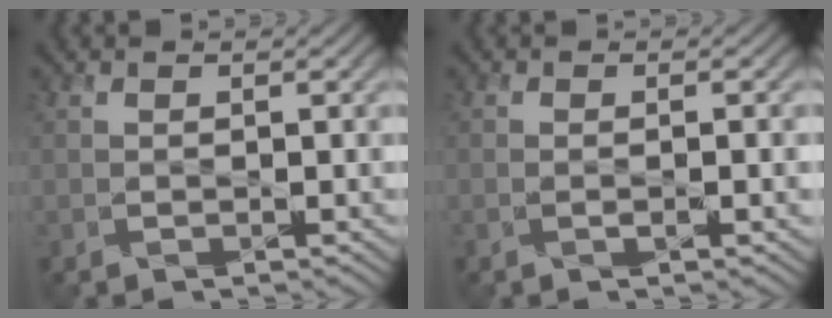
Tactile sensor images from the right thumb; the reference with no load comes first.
{"total": 1.4, "force": [-0.5, 0.1, 1.3], "torque": [-0.022, 0.002, -0.011]}